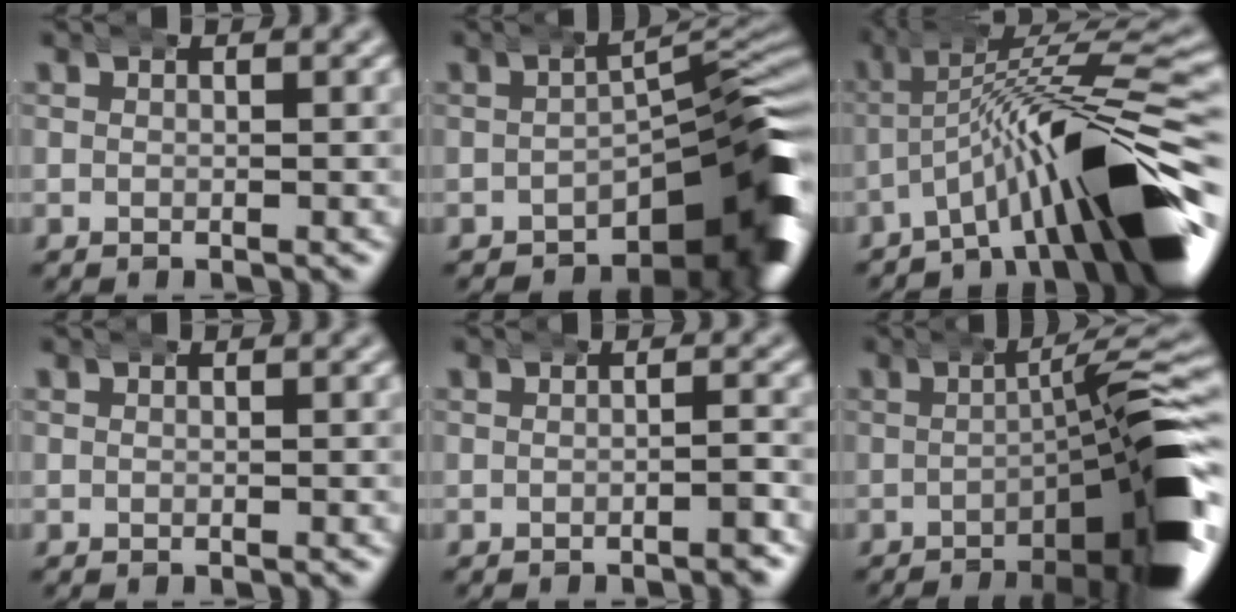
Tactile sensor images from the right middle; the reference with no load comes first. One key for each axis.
{"total": 13.8, "fx": -5.3, "fy": 5.6, "fz": 11.4, "tx": -0.108, "ty": 0.005, "tz": -0.076}
{"total": 15.1, "fx": -4.8, "fy": 4.9, "fz": 13.4, "tx": -0.190, "ty": 0.001, "tz": -0.069}
{"total": 0.0}
{"total": 1.2, "fx": -0.8, "fy": 0.3, "fz": 0.7, "tx": -0.008, "ty": 0.005, "tz": -0.019}
{"total": 13.8, "fx": -4.4, "fy": 3.6, "fz": 12.6, "tx": -0.158, "ty": 0.007, "tz": -0.058}